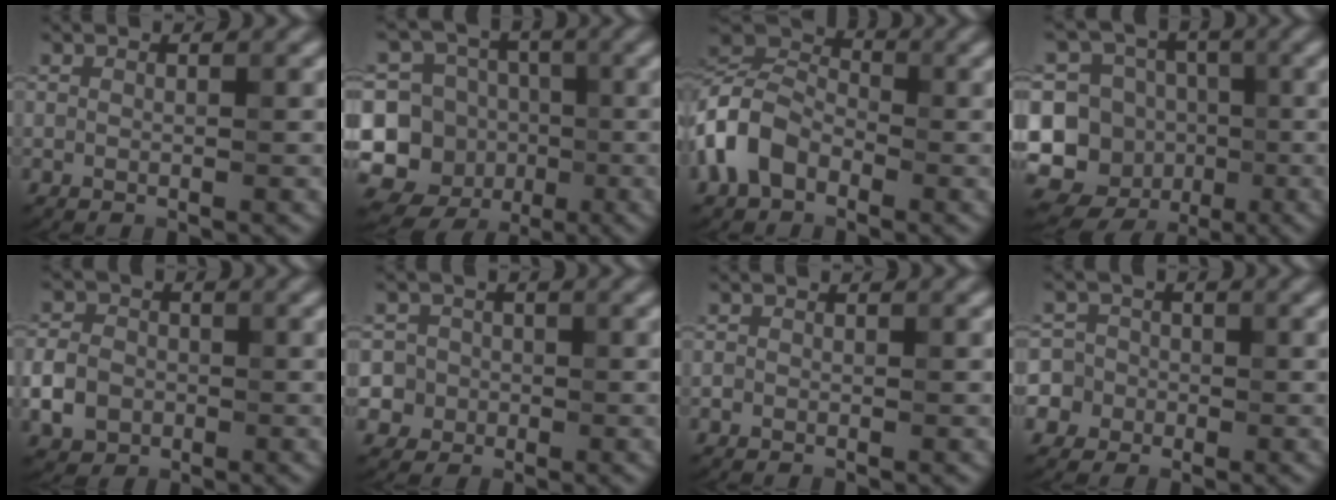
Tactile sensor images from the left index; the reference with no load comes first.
{"total": 11.2, "force": [-1.4, 10.5, 3.7], "torque": [-0.096, 0.020, -0.024]}
{"total": 6.2, "force": [-2.3, 4.3, 3.8], "torque": [-0.085, 0.016, -0.069]}
{"total": 14.5, "force": [-2.1, 13.7, 4.5], "torque": [-0.123, 0.019, -0.044]}
{"total": 3.6, "force": [-1.0, 3.0, 1.7], "torque": [-0.039, 0.008, -0.027]}
{"total": 7.1, "force": [-0.9, 6.9, 1.7], "torque": [-0.035, 0.021, -0.045]}
{"total": 0.5, "force": [-0.1, 0.5, 0.1], "torque": [0.009, 0.005, -0.006]}
{"total": 7.7, "force": [-2.6, 7.0, 1.8], "torque": [-0.041, 0.014, -0.083]}